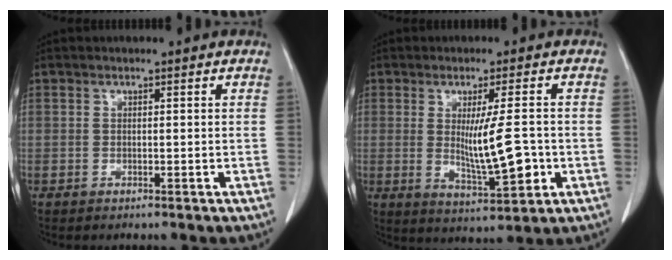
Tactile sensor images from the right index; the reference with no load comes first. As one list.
[{"total": 8.9, "force": [-0.8, 1.1, 8.9], "torque": [-0.147, -0.021, -0.005]}]